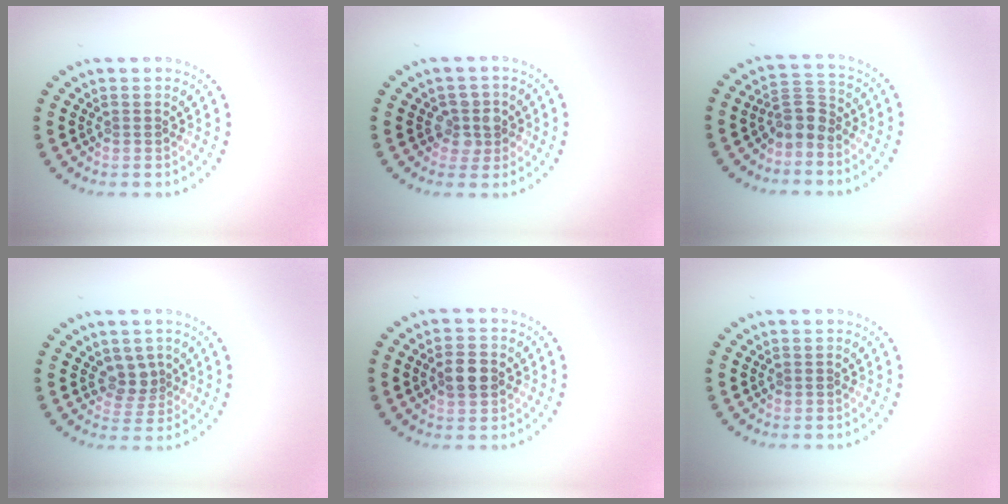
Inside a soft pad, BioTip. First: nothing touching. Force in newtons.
{"total": 2.3, "press": 2.1, "slide": 1.1}
{"total": 2.8, "press": 2.2, "slide": 1.6}
{"total": 2.3, "press": 1.7, "slide": 1.4}
{"total": 3.2, "press": 3.2, "slide": 0.1}
{"total": 0.0}